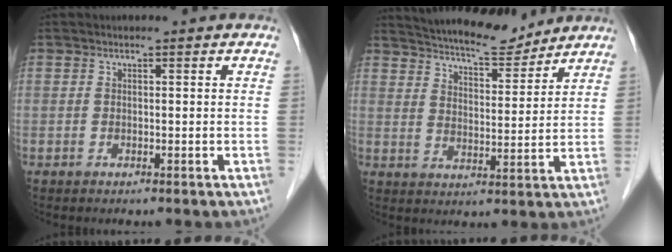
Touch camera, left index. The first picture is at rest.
{"total": 11.7, "force": [11.0, 1.8, 3.6], "torque": [-0.061, 0.002, 0.170]}